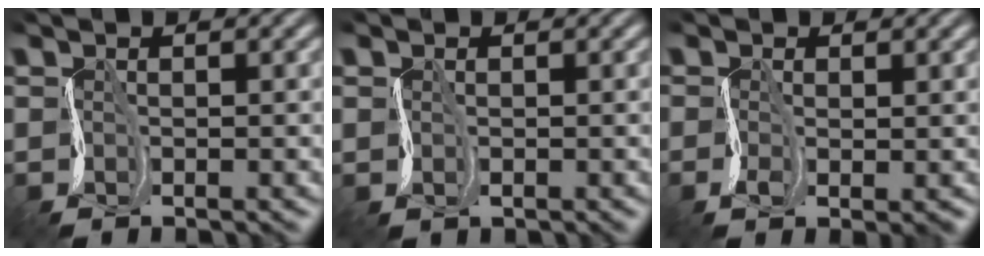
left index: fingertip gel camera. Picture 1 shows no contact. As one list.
[{"total": 1.0, "force": [0.2, 0.3, -0.9], "torque": [0.007, 0.001, 0.003]}, {"total": 1.0, "force": [-0.3, 0.4, 0.8], "torque": [-0.025, 0.002, -0.013]}]